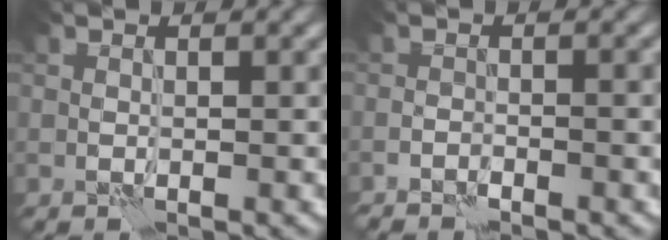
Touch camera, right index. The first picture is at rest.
{"total": 1.7, "force": [-1.6, 0.0, 0.4], "torque": [-0.008, 0.007, -0.033]}